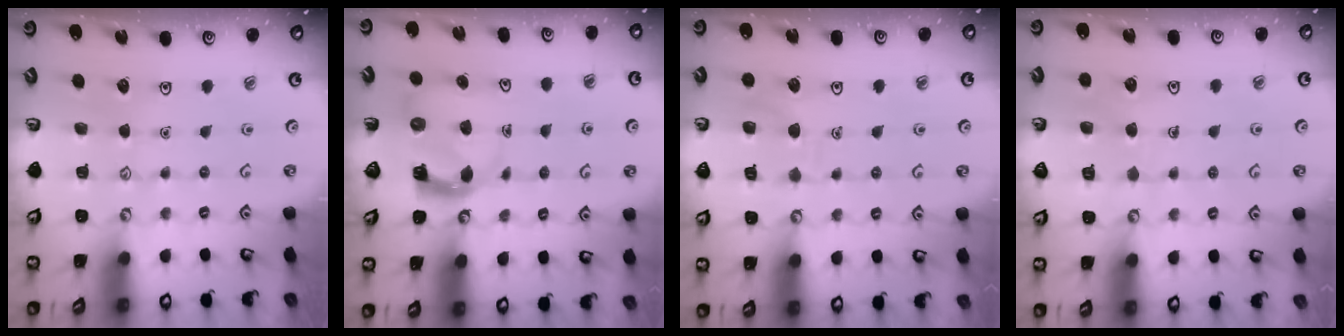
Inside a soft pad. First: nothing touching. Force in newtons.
{"total": 4.0, "press": 4.0, "slide": 0.2}
{"total": 7.3, "press": 7.3, "slide": 0.7}
{"total": 6.5, "press": 6.5, "slide": 0.4}